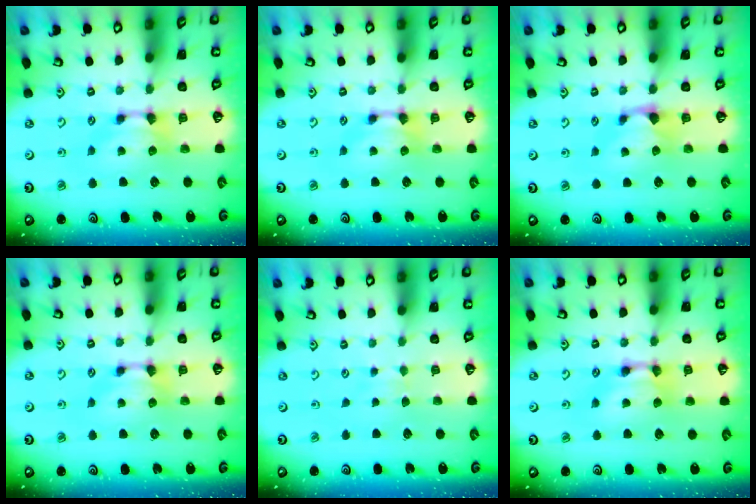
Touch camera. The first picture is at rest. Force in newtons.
{"total": 0.0}
{"total": 1.3, "press": 0.7, "slide": 1.0}
{"total": 0.0}
{"total": 2.6, "press": 2.6, "slide": 0.4}
{"total": 1.8, "press": 1.8, "slide": 0.1}